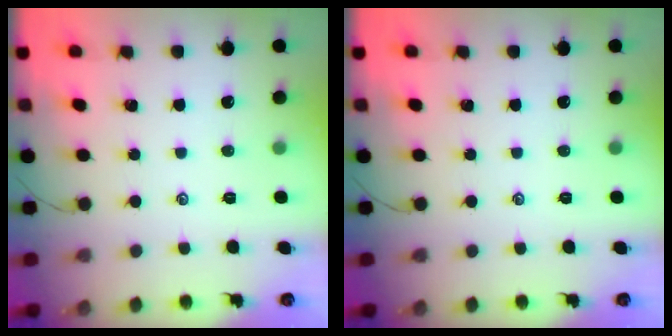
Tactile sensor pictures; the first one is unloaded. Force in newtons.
{"total": 0.0}